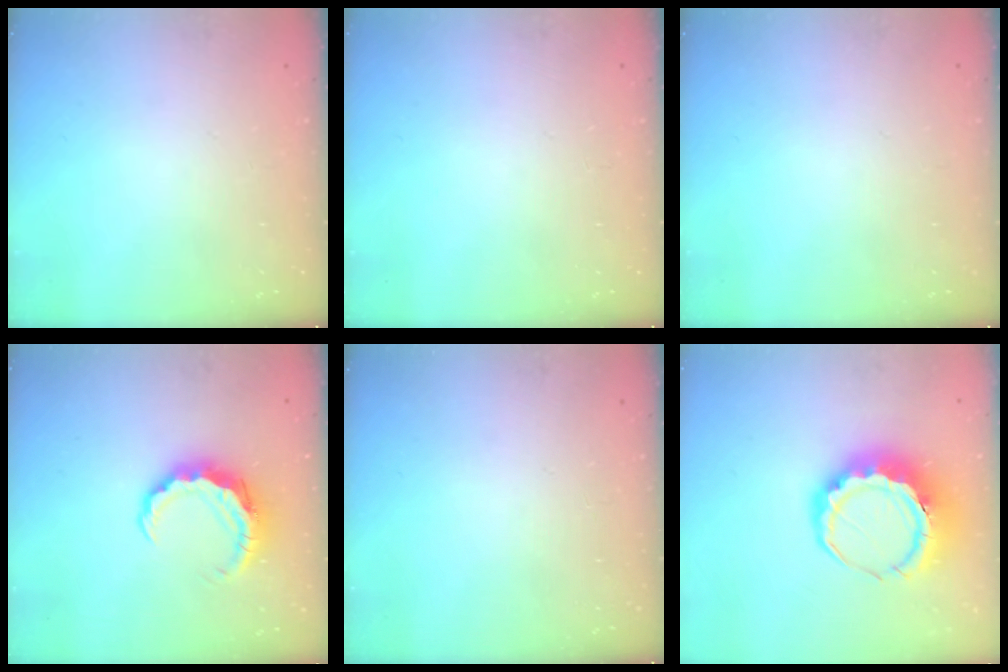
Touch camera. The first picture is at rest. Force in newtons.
{"total": 0.0}
{"total": 0.0}
{"total": 8.0, "press": 7.9, "slide": 0.7}
{"total": 0.0}
{"total": 12.5, "press": 12.3, "slide": 2.2}